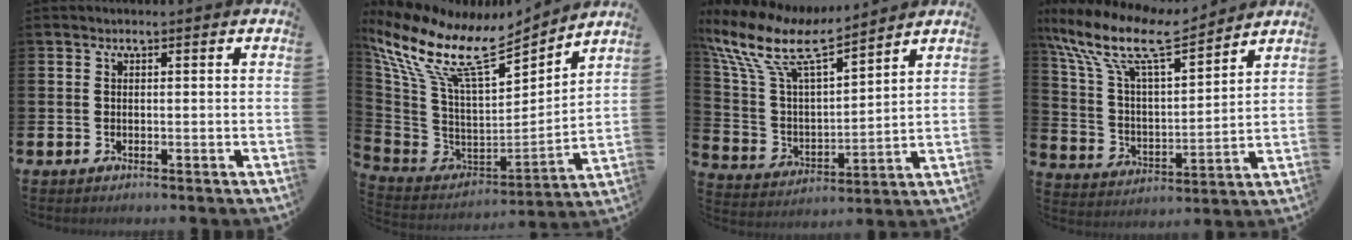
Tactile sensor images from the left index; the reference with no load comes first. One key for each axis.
{"total": 13.3, "fx": 9.8, "fy": 4.5, "fz": 7.9, "tx": -0.200, "ty": -0.068, "tz": 0.166}
{"total": 10.9, "fx": 8.8, "fy": 3.1, "fz": 5.6, "tx": -0.146, "ty": -0.051, "tz": 0.156}
{"total": 11.9, "fx": 9.6, "fy": 3.2, "fz": 6.3, "tx": -0.160, "ty": -0.052, "tz": 0.167}